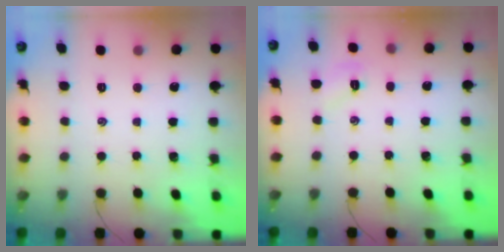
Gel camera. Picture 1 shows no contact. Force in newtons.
{"total": 4.8, "press": 4.6, "slide": 1.1}